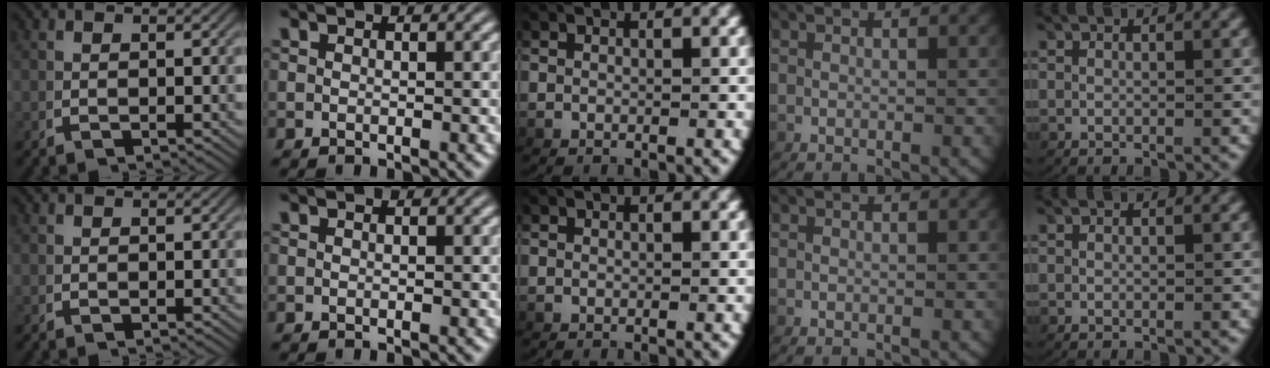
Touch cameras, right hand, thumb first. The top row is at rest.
{}